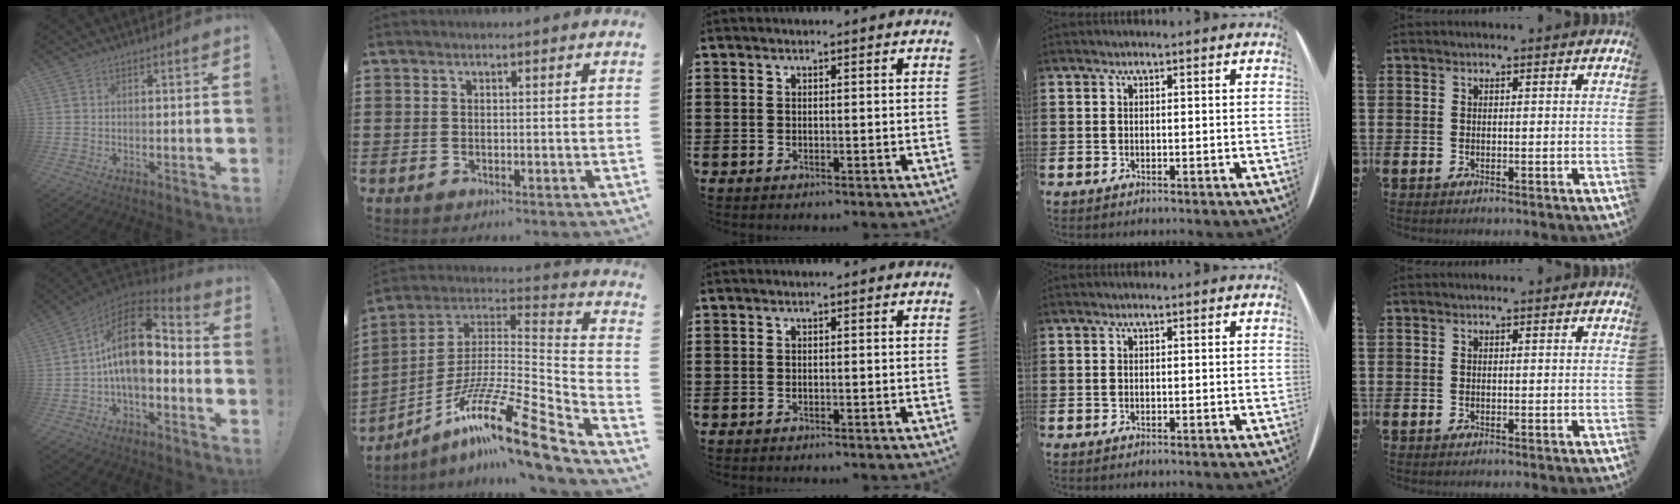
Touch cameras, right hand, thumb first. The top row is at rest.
{"thumb": {"total": 17.0, "force": [2.0, 9.0, 14.2], "torque": [-0.250, 0.003, 0.037]}, "index": {"total": 16.5, "force": [-10.6, 2.5, 12.5], "torque": [-0.222, 0.011, -0.191]}}